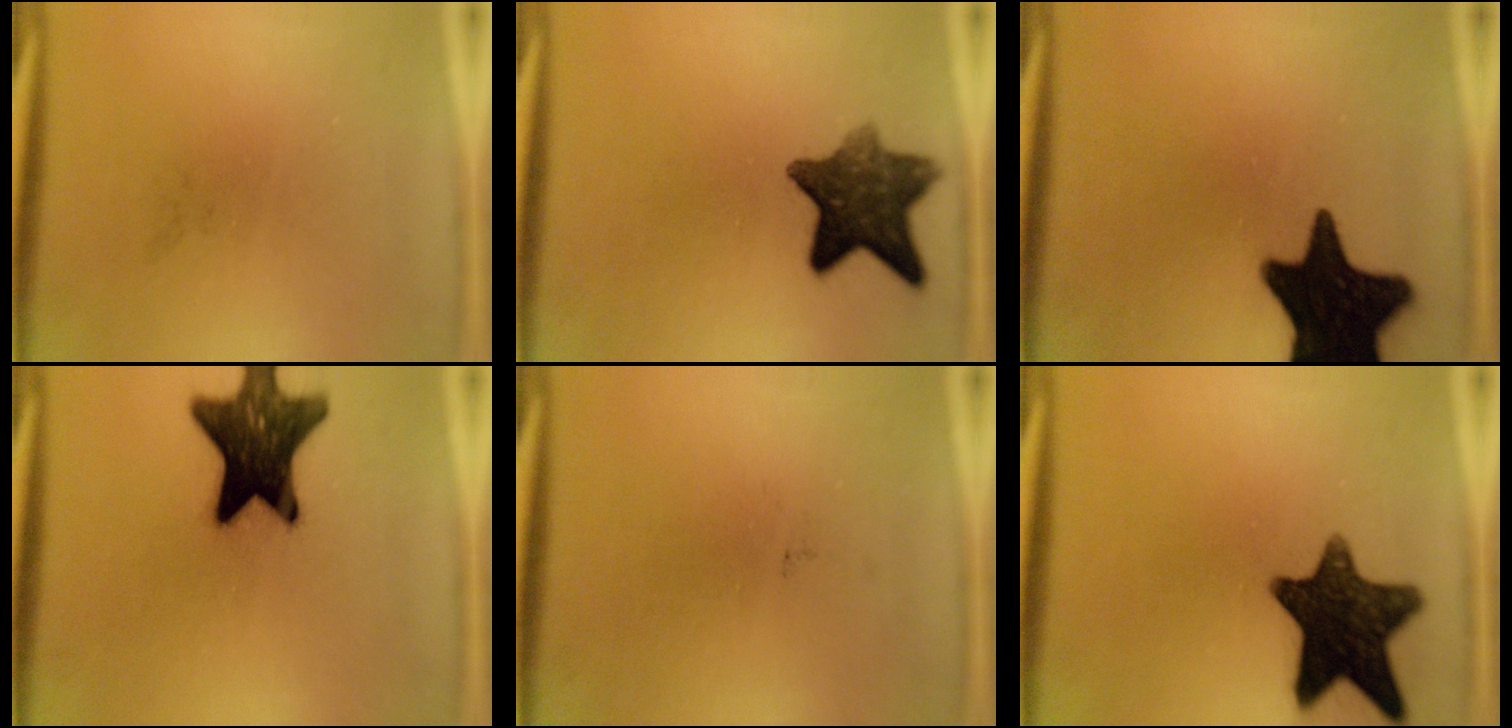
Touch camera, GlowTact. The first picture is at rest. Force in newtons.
{"total": 10.3}
{"total": 18.6}
{"total": 16.7}
{"total": 0.0}
{"total": 14.6}